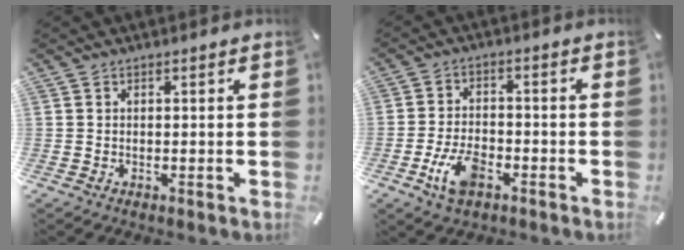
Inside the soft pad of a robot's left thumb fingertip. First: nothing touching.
{"total": 8.3, "force": [-3.9, 4.5, 5.8], "torque": [-0.127, 0.013, -0.072]}